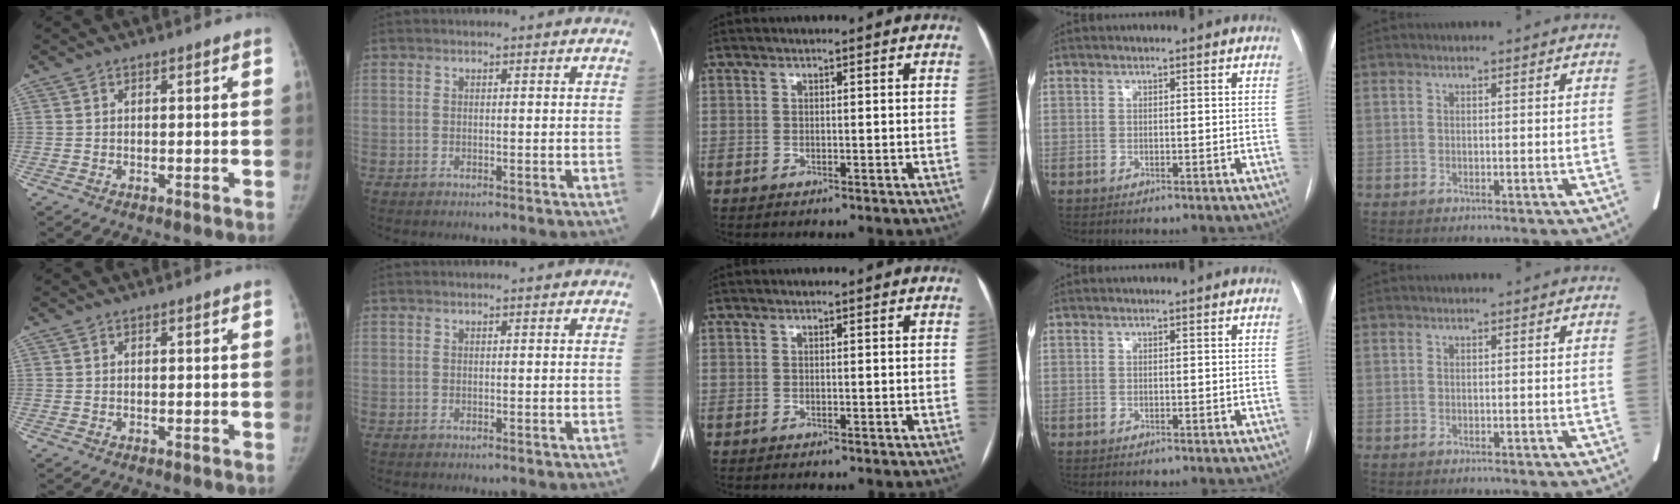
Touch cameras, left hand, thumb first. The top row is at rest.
{}